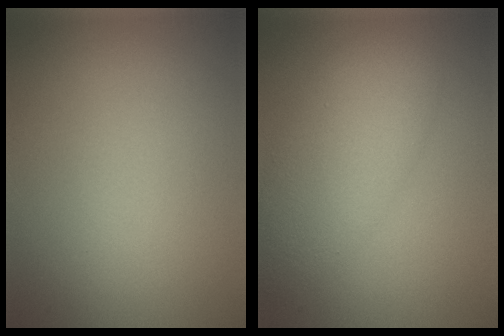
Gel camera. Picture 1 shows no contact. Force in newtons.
{"total": 5.9, "press": 5.9, "slide": 0.1}